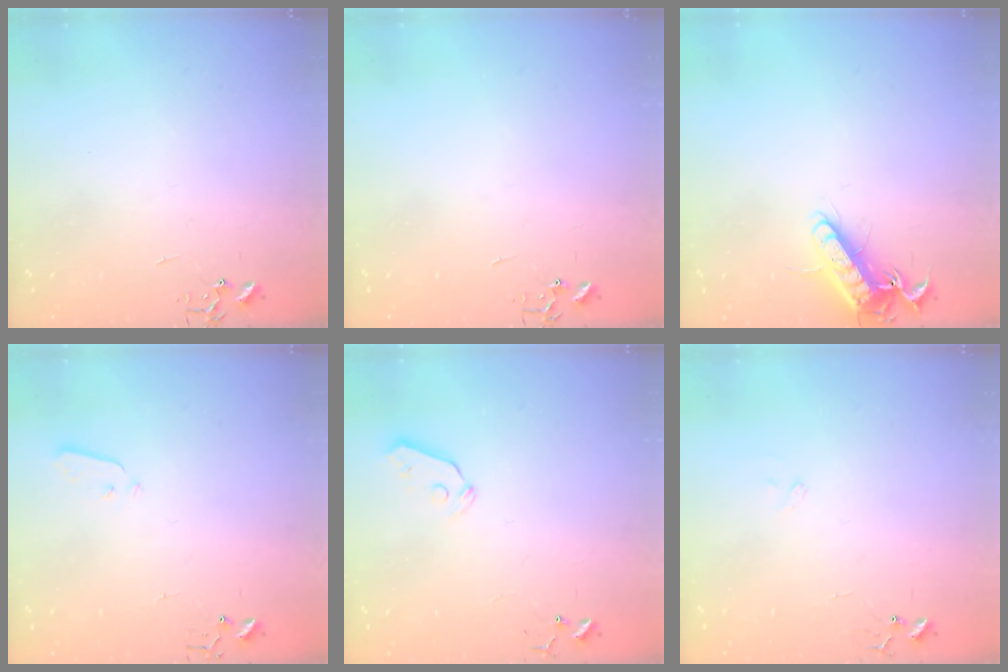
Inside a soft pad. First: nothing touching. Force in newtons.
{"total": 0.0}
{"total": 13.3, "press": 13.2, "slide": 1.1}
{"total": 3.0, "press": 3.0, "slide": 0.3}
{"total": 3.8, "press": 3.8, "slide": 0.3}
{"total": 7.6, "press": 7.6, "slide": 0.5}